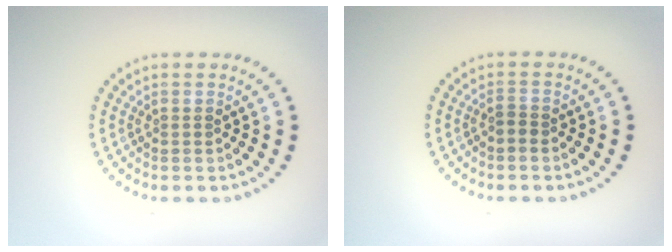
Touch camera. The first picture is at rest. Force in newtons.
{"total": 0.8, "press": 0.5, "slide": 0.6}